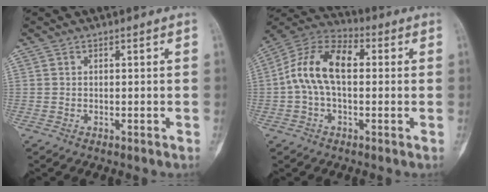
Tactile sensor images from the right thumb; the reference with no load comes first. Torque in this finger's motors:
{"motor_torque": [0.80, 1.00, 0.79, -0.60, 0.12]}